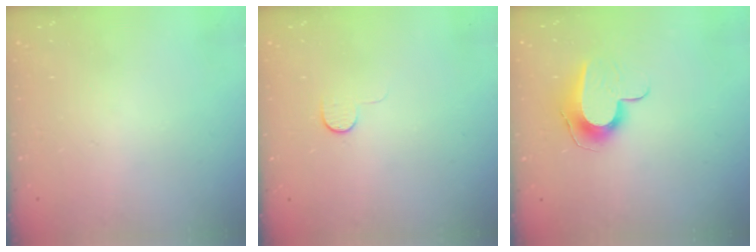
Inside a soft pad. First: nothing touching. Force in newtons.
{"total": 5.0, "press": 5.0, "slide": 0.5}
{"total": 9.6, "press": 9.6, "slide": 0.1}